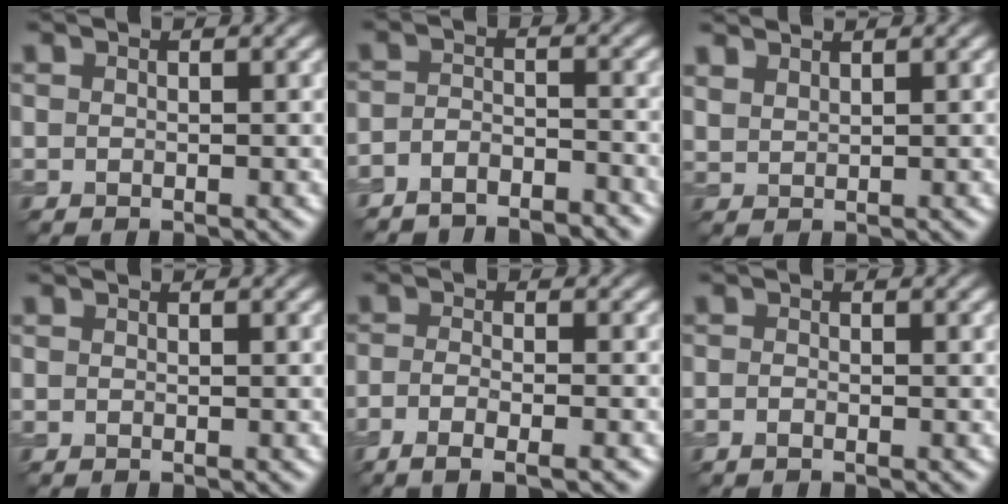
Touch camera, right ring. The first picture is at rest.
{"total": 4.5, "force": [-4.3, 1.1, 1.0], "torque": [-0.019, -0.009, -0.073]}
{"total": 2.0, "force": [1.9, 0.4, 0.4], "torque": [-0.012, 0.003, 0.042]}
{"total": 0.0}
{"total": 4.0, "force": [-2.3, 1.1, 3.1], "torque": [-0.051, -0.008, -0.041]}
{"total": 0.8, "force": [-0.5, 0.3, 0.6], "torque": [-0.012, -0.002, -0.012]}